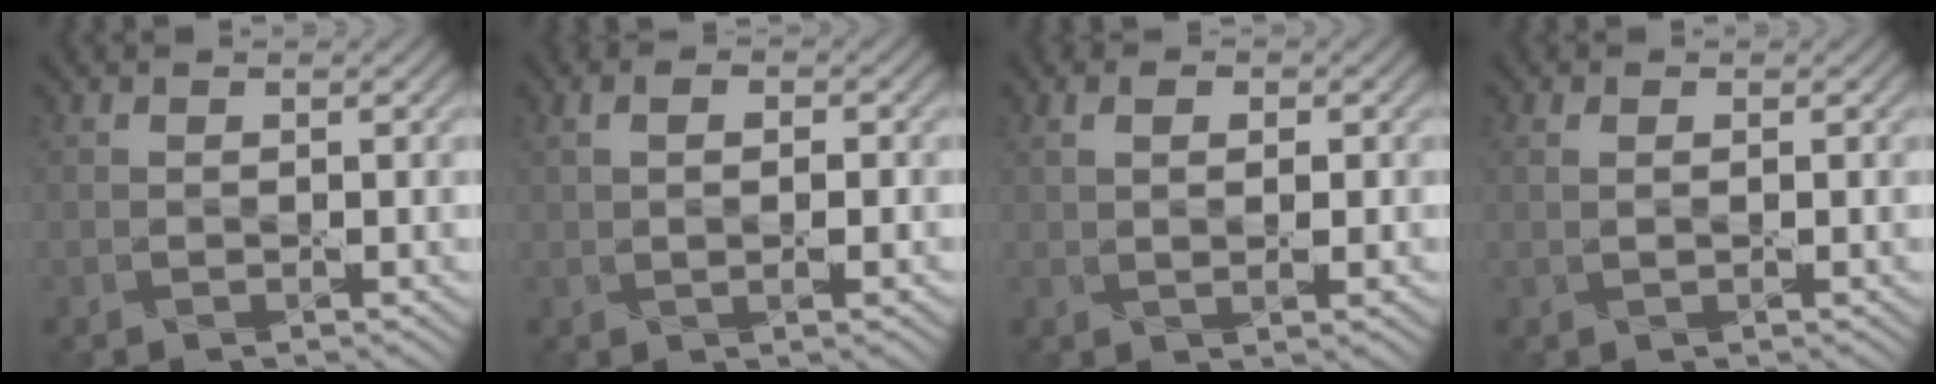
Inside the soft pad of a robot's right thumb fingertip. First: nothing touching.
{"total": 3.4, "force": [0.3, 1.7, 2.9], "torque": [-0.038, -0.004, 0.005]}
{"total": 3.1, "force": [0.6, 1.5, 2.7], "torque": [-0.040, -0.008, 0.013]}
{"total": 1.0, "force": [0.3, 0.4, 0.9], "torque": [-0.014, -0.005, 0.007]}